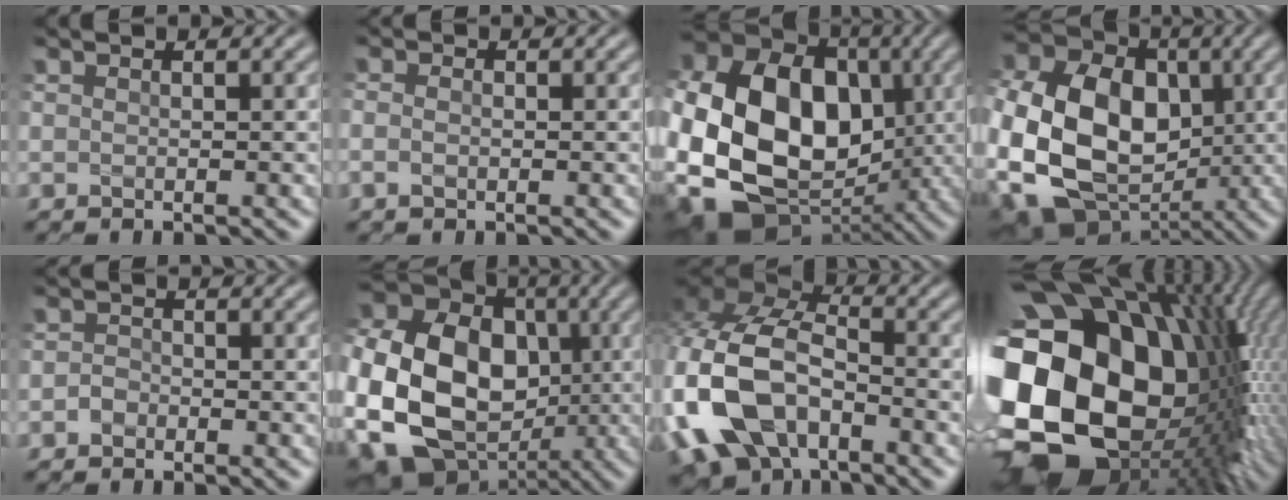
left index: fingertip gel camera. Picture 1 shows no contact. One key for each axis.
{"total": 1.2, "fx": -0.3, "fy": 0.8, "fz": 0.8, "tx": -0.019, "ty": 0.005, "tz": -0.010}
{"total": 18.1, "fx": -1.8, "fy": 14.3, "fz": 10.9, "tx": -0.209, "ty": -0.015, "tz": -0.037}
{"total": 17.4, "fx": -2.4, "fy": 13.4, "fz": 10.9, "tx": -0.234, "ty": -0.017, "tz": -0.050}
{"total": 1.0, "fx": -0.6, "fy": 0.8, "fz": 0.2, "tx": -0.002, "ty": 0.005, "tz": -0.013}
{"total": 20.1, "fx": -2.4, "fy": 16.0, "fz": 11.8, "tx": -0.241, "ty": -0.006, "tz": -0.074}
{"total": 15.1, "fx": -4.9, "fy": 9.6, "fz": 10.5, "tx": -0.275, "ty": -0.012, "tz": -0.100}
{"total": 22.4, "fx": -0.8, "fy": 16.1, "fz": 15.5, "tx": -0.340, "ty": -0.041, "tz": 0.018}